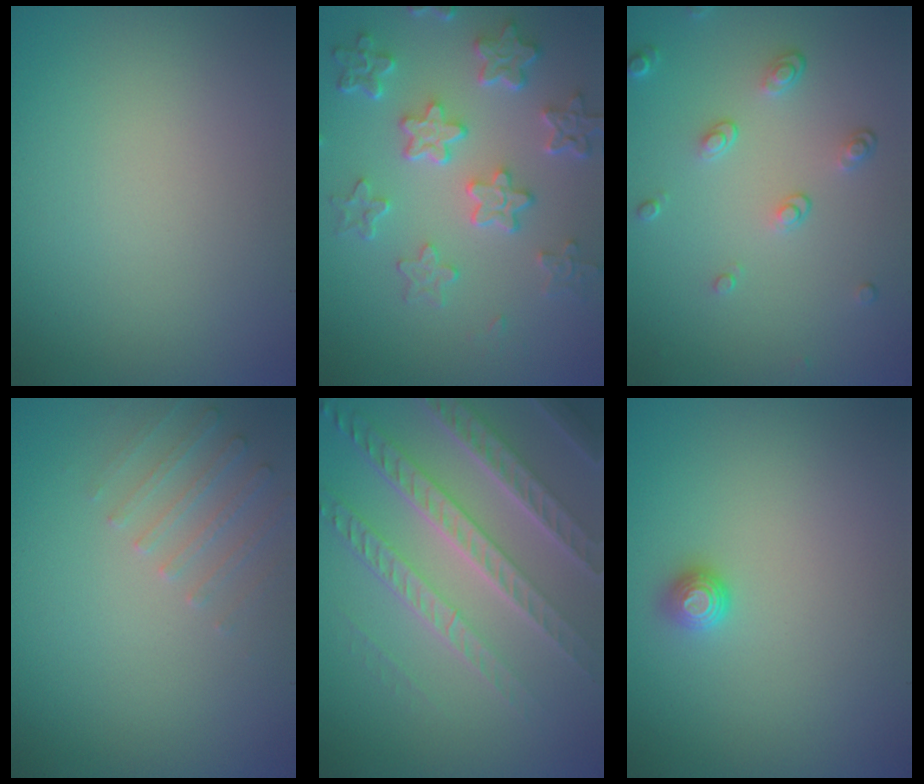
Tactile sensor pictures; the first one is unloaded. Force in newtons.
{"total": 6.2, "press": 4.6, "slide": 4.2}
{"total": 2.2, "press": 1.4, "slide": 1.7}
{"total": 1.9, "press": 1.8, "slide": 0.6}
{"total": 7.4, "press": 5.1, "slide": 5.4}
{"total": 1.1, "press": 1.0, "slide": 0.5}